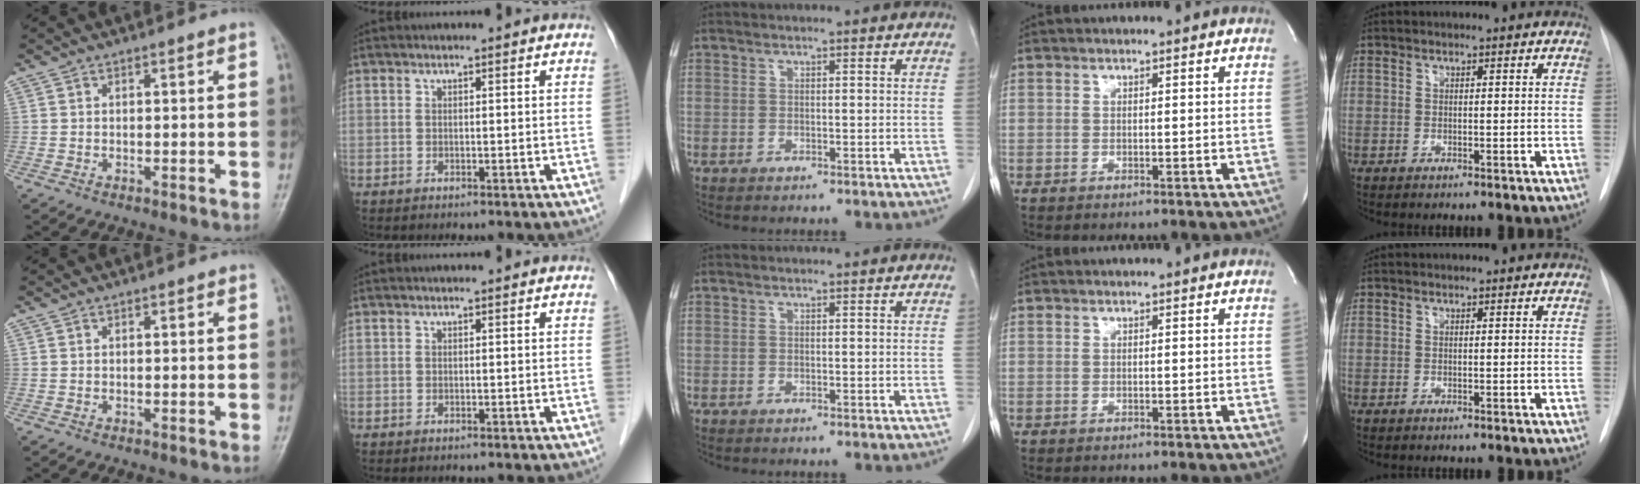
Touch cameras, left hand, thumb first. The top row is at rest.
{}